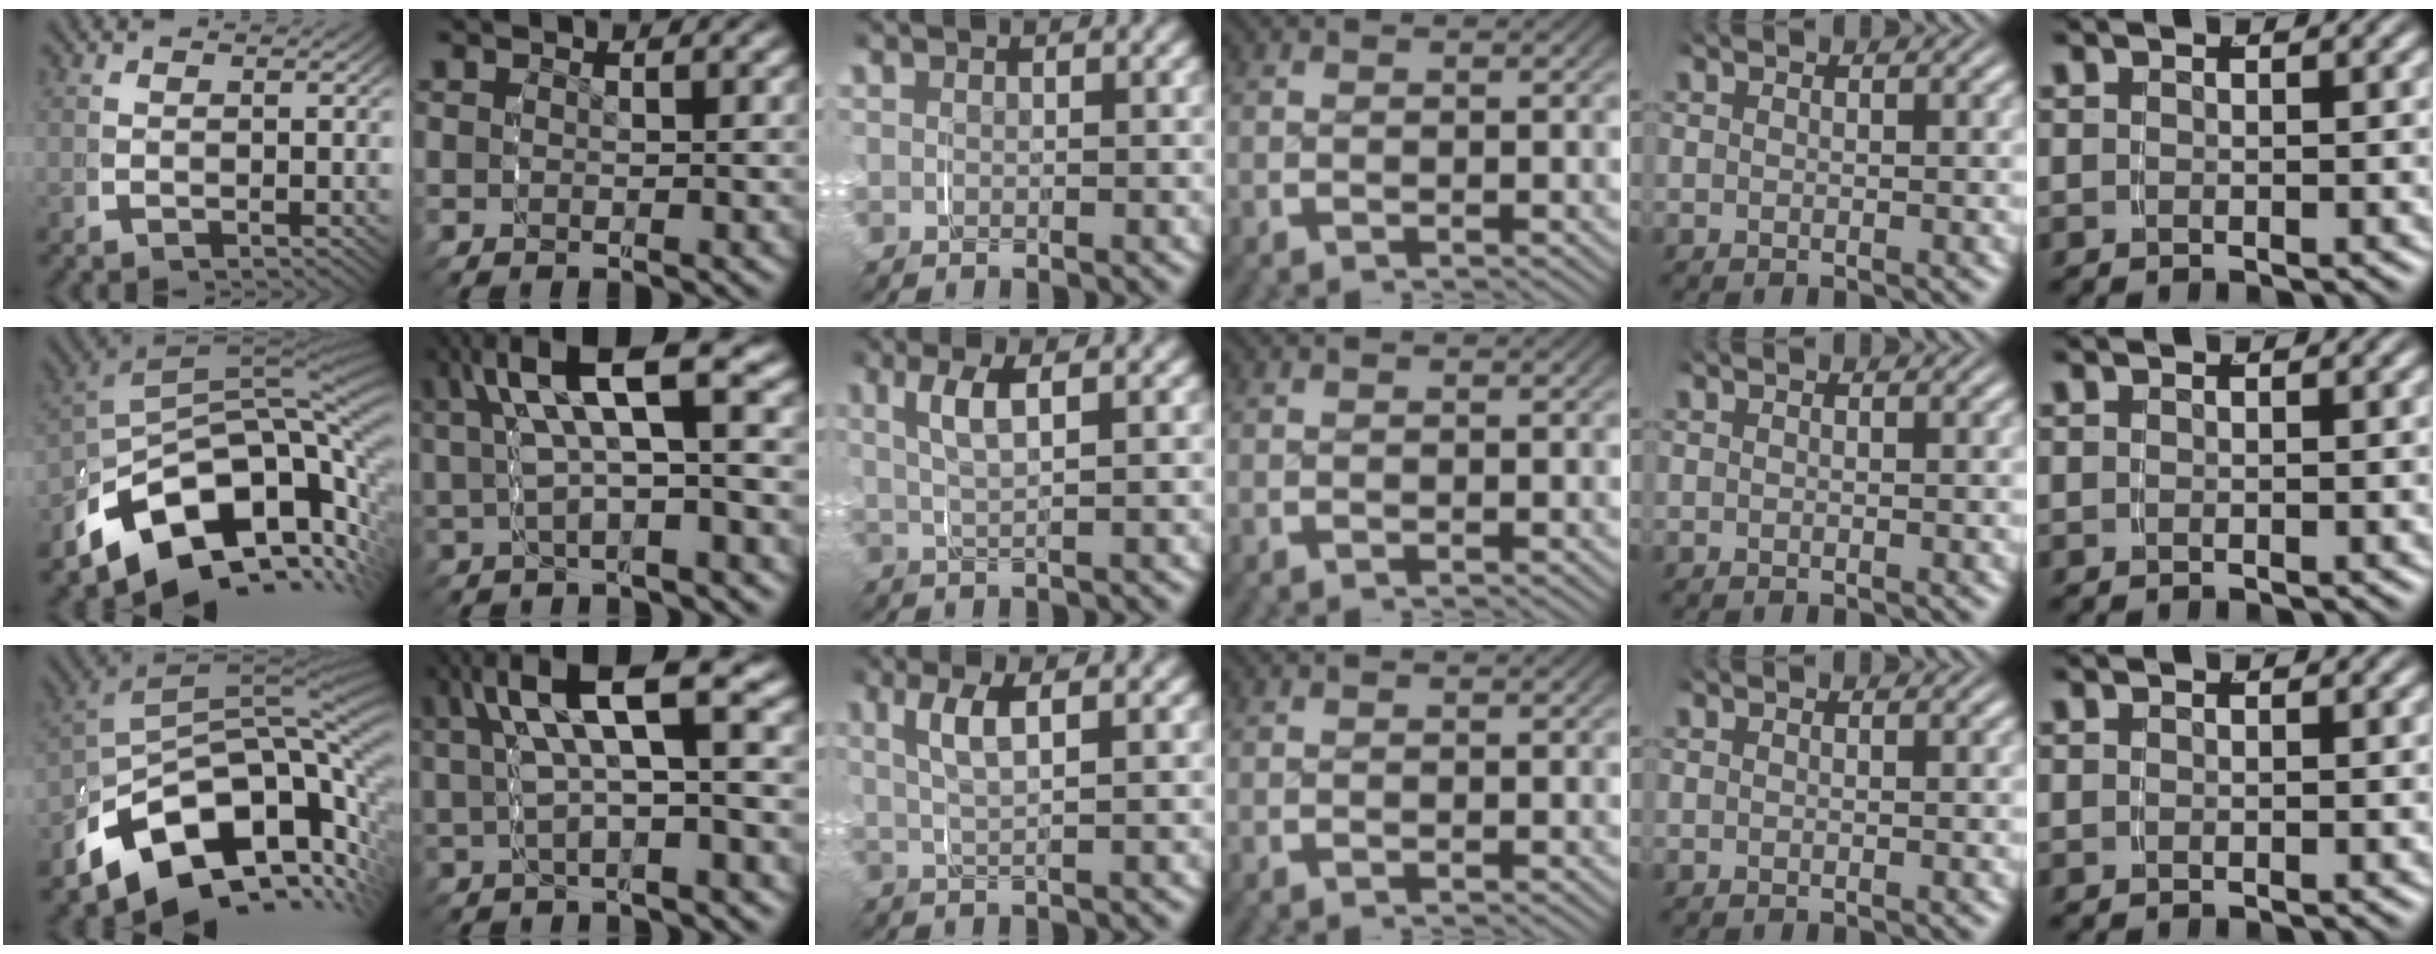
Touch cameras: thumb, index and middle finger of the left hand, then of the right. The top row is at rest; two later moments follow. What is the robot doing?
{"motion": "grasp_and_lifting", "object": "map"}